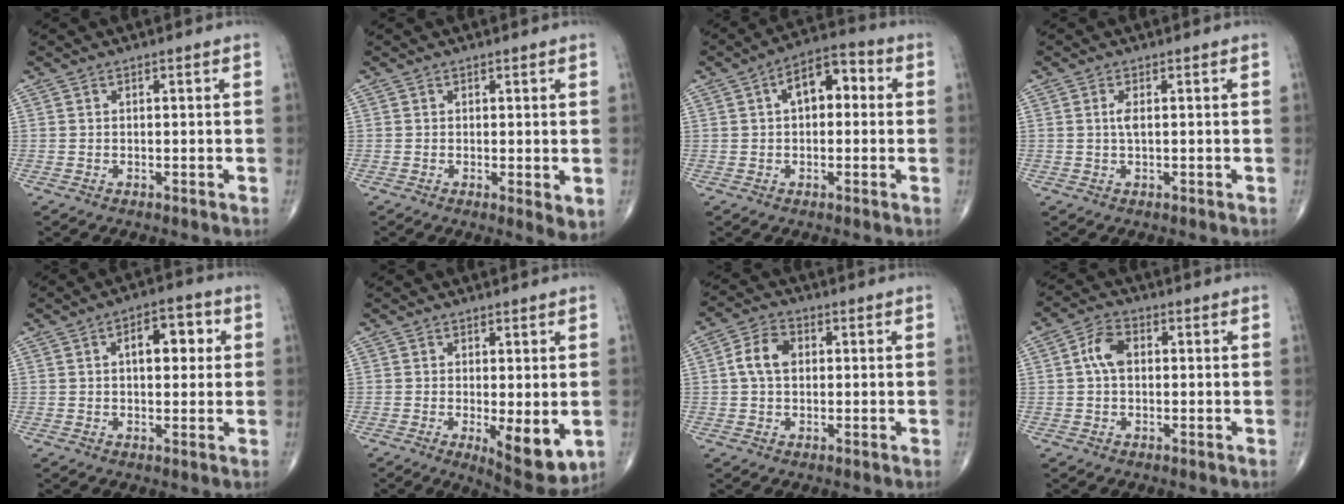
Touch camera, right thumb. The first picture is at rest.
{"total": 2.9, "force": [0.0, 1.0, 2.7], "torque": [-0.041, -0.013, 0.000]}
{"total": 8.8, "force": [1.5, 5.0, 7.1], "torque": [-0.085, 0.029, 0.013]}
{"total": 1.6, "force": [0.2, 0.4, 1.5], "torque": [-0.038, 0.000, 0.007]}
{"total": 7.9, "force": [1.8, 4.2, 6.4], "torque": [-0.062, 0.011, 0.021]}
{"total": 8.1, "force": [-1.4, 2.8, 7.4], "torque": [-0.096, -0.023, -0.013]}
{"total": 6.0, "force": [0.8, 4.2, 4.3], "torque": [-0.080, 0.014, 0.008]}
{"total": 5.1, "force": [0.6, 3.3, 3.8], "torque": [-0.075, 0.014, 0.004]}